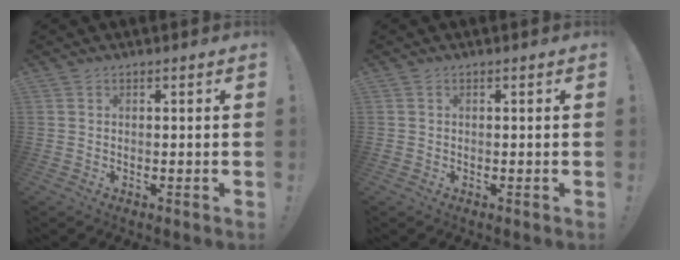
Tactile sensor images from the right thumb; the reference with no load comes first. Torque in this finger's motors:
{"motor_torque": [-0.14, 0.10, -0.13, 0.10, -0.10]}